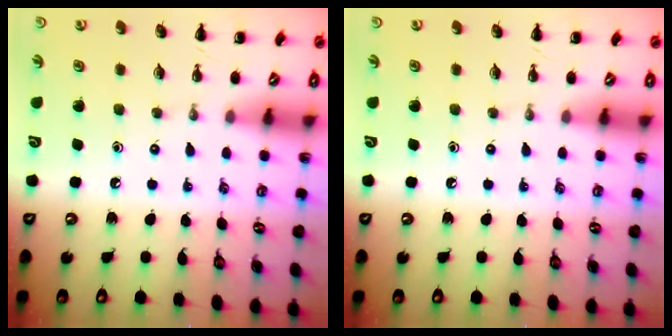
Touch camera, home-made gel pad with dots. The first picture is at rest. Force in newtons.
{"total": 0.0}